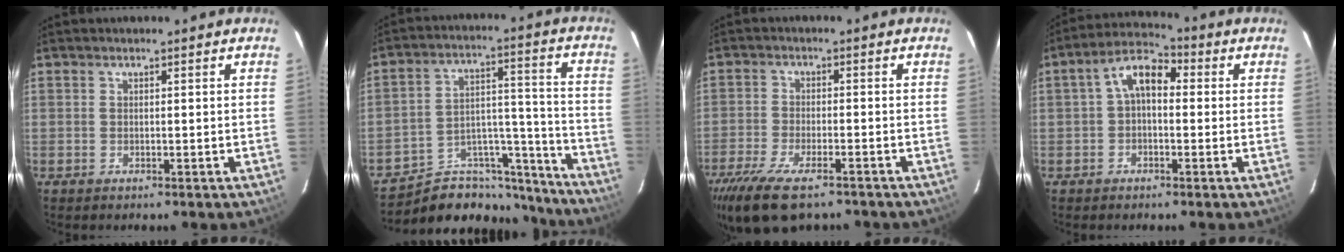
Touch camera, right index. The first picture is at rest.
{"total": 18.7, "force": [-16.5, 7.7, 4.2], "torque": [-0.061, 0.070, -0.233]}
{"total": 13.6, "force": [-10.0, 4.4, 8.1], "torque": [-0.183, -0.041, -0.176]}
{"total": 6.5, "force": [0.3, 4.0, 5.1], "torque": [-0.097, 0.028, 0.000]}